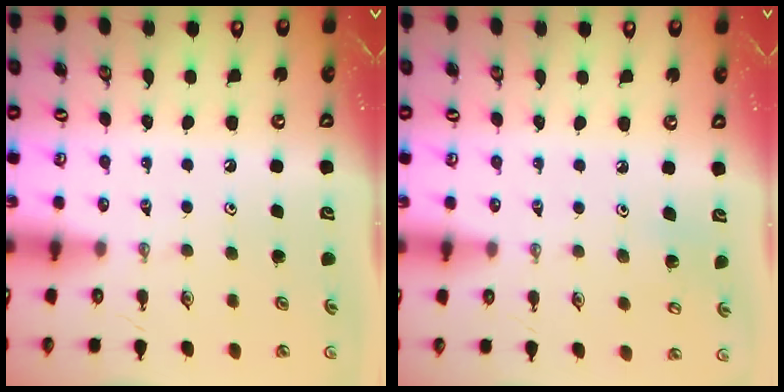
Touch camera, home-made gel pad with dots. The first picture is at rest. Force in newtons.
{"total": 3.4, "press": 3.4, "slide": 0.4}